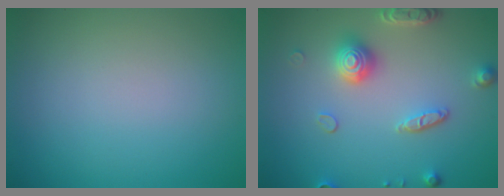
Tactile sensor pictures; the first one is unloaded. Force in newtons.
{"total": 4.0, "press": 3.5, "slide": 2.1}